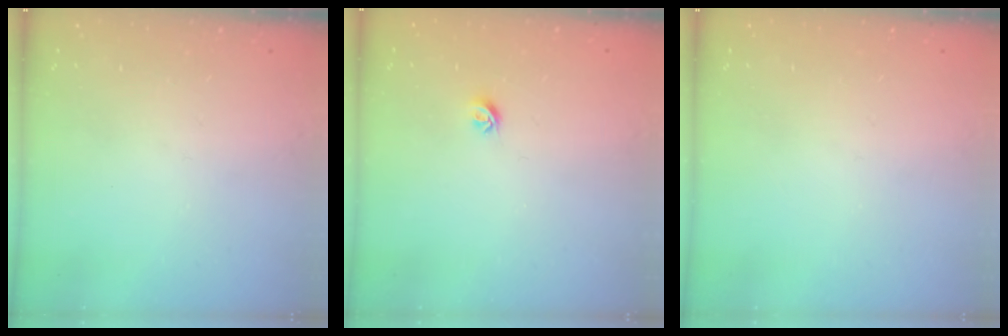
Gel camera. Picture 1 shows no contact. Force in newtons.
{"total": 4.9, "press": 4.8, "slide": 0.9}
{"total": 0.0}